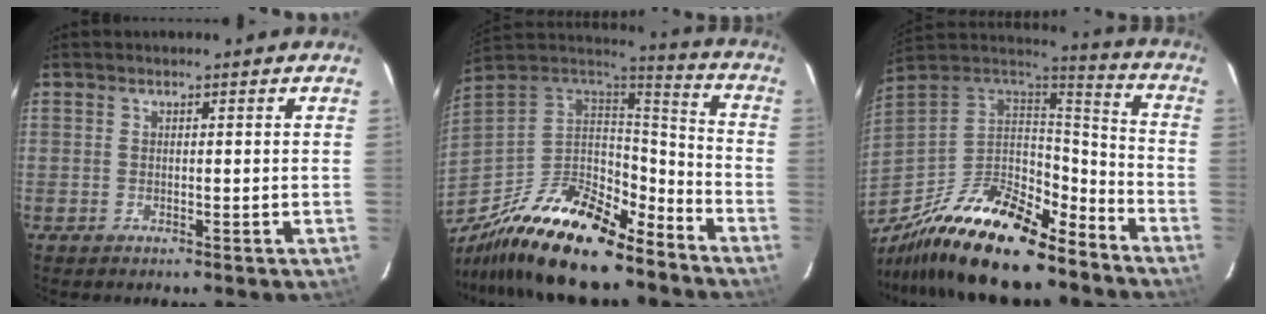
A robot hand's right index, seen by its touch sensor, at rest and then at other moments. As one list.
[{"total": 26.2, "force": [-18.8, 9.6, 15.6], "torque": [-0.308, -0.021, -0.315]}, {"total": 26.4, "force": [-19.1, 9.1, 15.8], "torque": [-0.308, -0.021, -0.319]}]